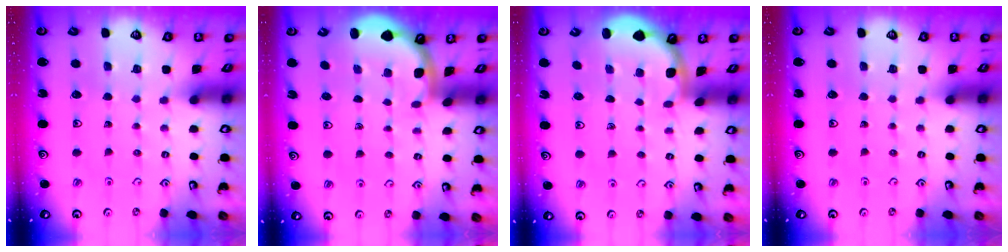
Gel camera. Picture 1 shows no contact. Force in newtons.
{"total": 1.8, "press": 1.8, "slide": 0.0}
{"total": 1.8, "press": 1.8, "slide": 0.0}
{"total": 0.0}